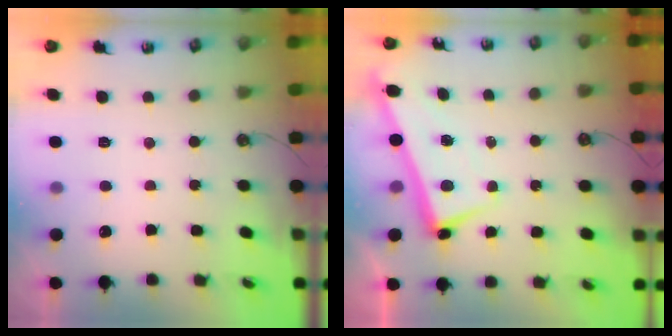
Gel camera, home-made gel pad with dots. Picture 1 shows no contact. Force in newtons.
{"total": 2.6, "press": 2.4, "slide": 0.8}